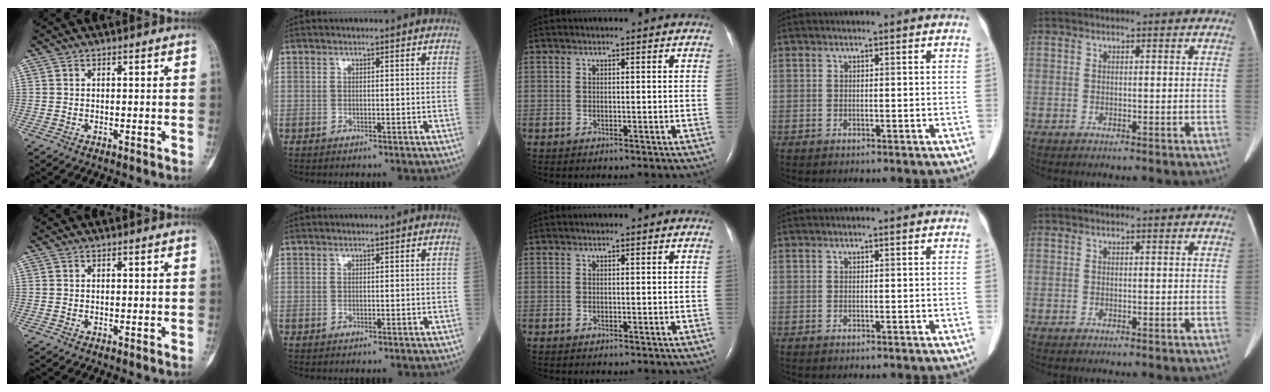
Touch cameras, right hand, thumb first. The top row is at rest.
{}